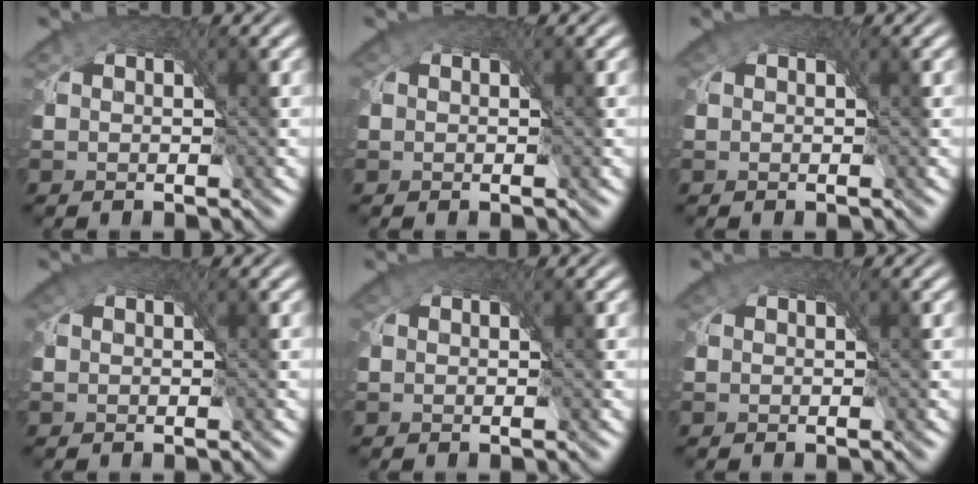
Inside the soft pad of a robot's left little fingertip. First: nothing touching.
{"total": 0.8, "force": [0.3, 0.8, 0.2], "torque": [-0.005, 0.001, 0.000]}
{"total": 1.6, "force": [0.6, 1.4, 0.7], "torque": [-0.016, 0.000, 0.005]}
{"total": 2.0, "force": [0.7, 1.6, 0.9], "torque": [-0.020, 0.001, 0.006]}
{"total": 1.0, "force": [0.3, 1.0, 0.3], "torque": [-0.008, 0.000, 0.000]}
{"total": 1.0, "force": [0.3, 0.9, 0.3], "torque": [-0.008, 0.000, 0.001]}